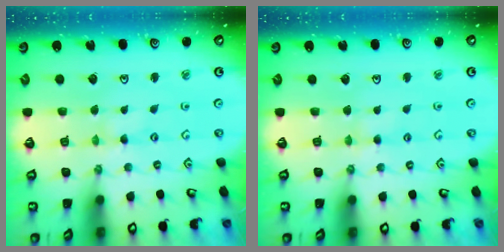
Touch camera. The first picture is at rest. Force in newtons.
{"total": 2.4, "press": 2.4, "slide": 0.4}